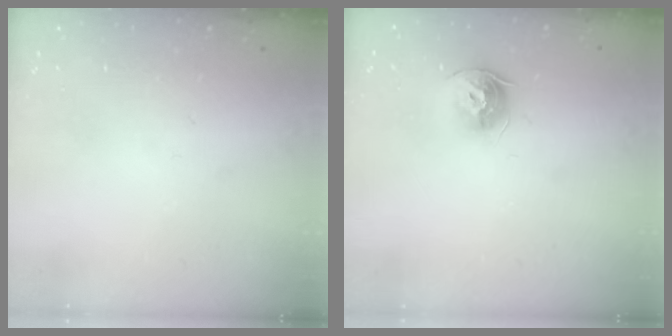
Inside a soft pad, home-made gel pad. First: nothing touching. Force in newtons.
{"total": 9.5, "press": 9.4, "slide": 0.9}